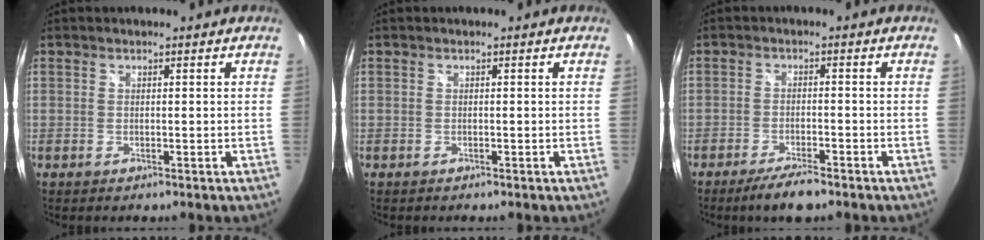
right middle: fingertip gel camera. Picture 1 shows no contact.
{"total": 0.0}
{"total": 5.6, "force": [-4.4, 1.0, 3.4], "torque": [-0.077, -0.007, -0.078]}